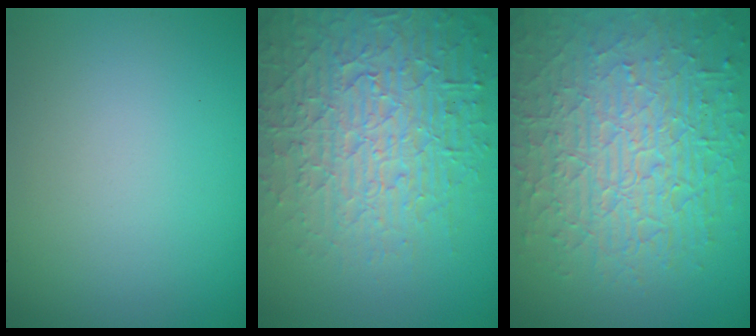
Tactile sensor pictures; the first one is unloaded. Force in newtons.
{"total": 7.1, "press": 6.8, "slide": 1.8}
{"total": 10.4, "press": 6.7, "slide": 8.0}